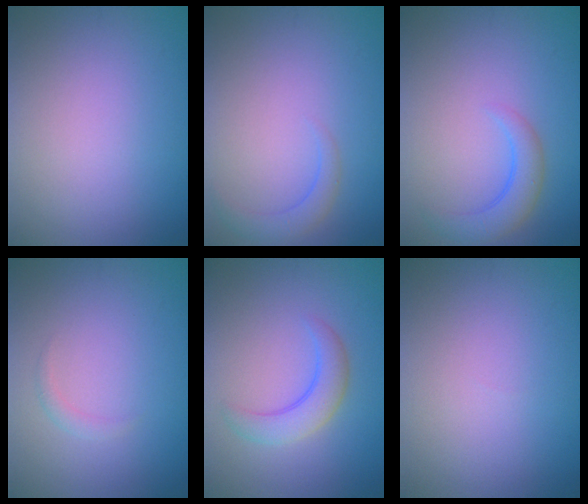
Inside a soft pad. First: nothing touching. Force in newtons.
{"total": 1.7, "press": 1.7, "slide": 0.3}
{"total": 2.8, "press": 2.8, "slide": 0.4}
{"total": 0.9, "press": 0.9, "slide": 0.1}
{"total": 3.2, "press": 3.2, "slide": 0.3}
{"total": 0.0}